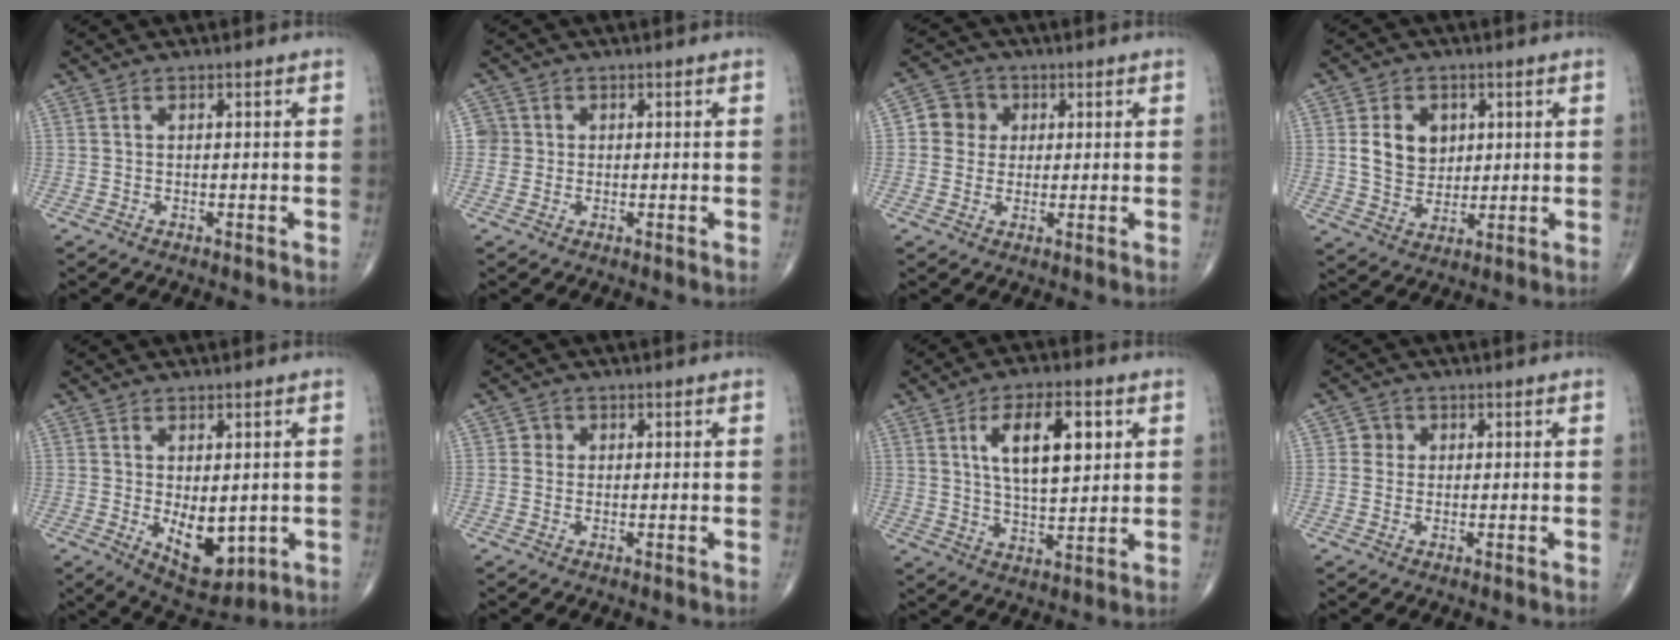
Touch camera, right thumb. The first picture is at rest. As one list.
[{"total": 2.7, "force": [0.1, 2.7, 0.1], "torque": [0.021, 0.007, -0.002]}, {"total": 5.9, "force": [0.9, 5.5, 1.6], "torque": [0.001, 0.007, 0.006]}, {"total": 8.6, "force": [1.9, 6.8, 4.9], "torque": [-0.052, -0.011, 0.040]}, {"total": 8.7, "force": [-1.0, 4.7, 7.3], "torque": [-0.080, -0.015, 0.005]}, {"total": 1.6, "force": [0.2, 1.5, 0.3], "torque": [0.004, 0.003, -0.001]}, {"total": 12.5, "force": [4.0, 5.5, 10.5], "torque": [-0.157, -0.014, 0.071]}, {"total": 2.3, "force": [0.4, 2.3, 0.4], "torque": [0.009, 0.004, -0.001]}]